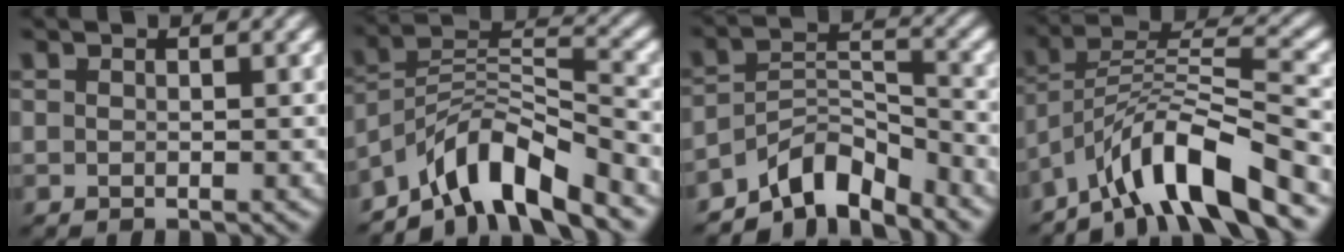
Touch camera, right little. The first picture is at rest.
{"total": 10.4, "force": [-4.8, 6.3, 6.7], "torque": [-0.103, -0.023, -0.074]}
{"total": 8.8, "force": [-6.0, 4.6, 4.4], "torque": [-0.058, -0.025, -0.092]}
{"total": 8.5, "force": [-3.2, 4.4, 6.5], "torque": [-0.106, -0.022, -0.044]}